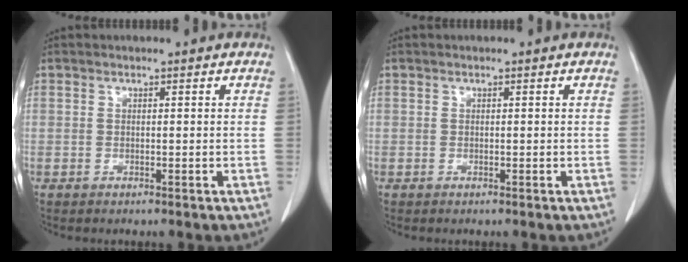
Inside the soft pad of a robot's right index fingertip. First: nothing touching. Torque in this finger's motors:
{"motor_torque": [-0.01, 0.00, 0.00, 0.00]}